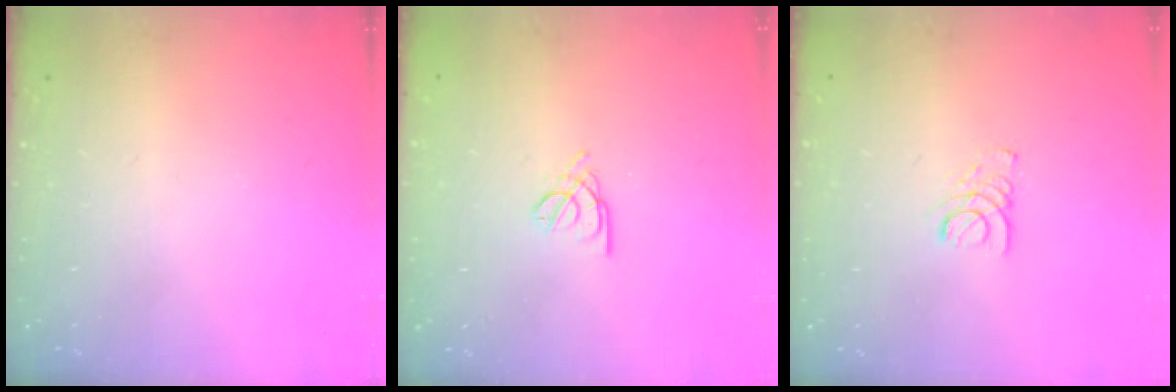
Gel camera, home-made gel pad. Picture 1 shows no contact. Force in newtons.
{"total": 2.2, "press": 2.1, "slide": 0.5}
{"total": 1.9, "press": 1.9, "slide": 0.2}